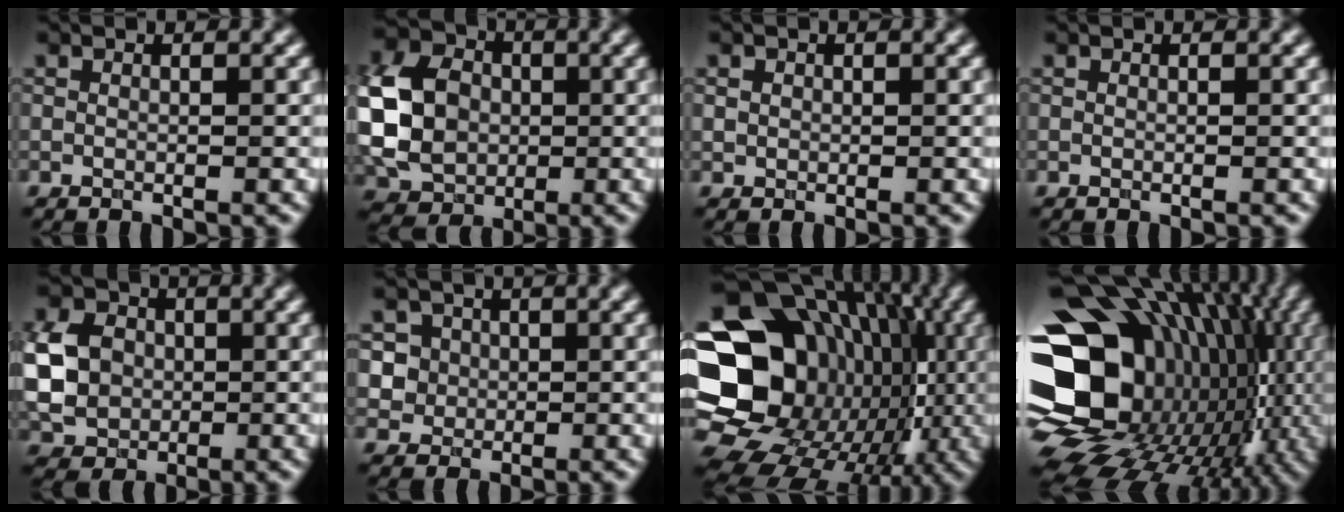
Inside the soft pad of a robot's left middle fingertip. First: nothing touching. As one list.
[{"total": 9.3, "force": [-0.4, 7.3, 5.7], "torque": [-0.139, 0.010, -0.019]}, {"total": 0.6, "force": [0.1, 0.6, 0.1], "torque": [0.001, -0.002, 0.004]}, {"total": 0.0}, {"total": 6.3, "force": [-0.1, 5.2, 3.5], "torque": [-0.087, 0.009, -0.009]}, {"total": 4.5, "force": [1.4, 4.1, 1.4], "torque": [-0.014, 0.015, 0.018]}, {"total": 22.1, "force": [-1.9, 18.9, 11.2], "torque": [-0.188, -0.001, -0.052]}, {"total": 19.8, "force": [-0.5, 15.2, 12.6], "torque": [-0.218, 0.000, 0.005]}]